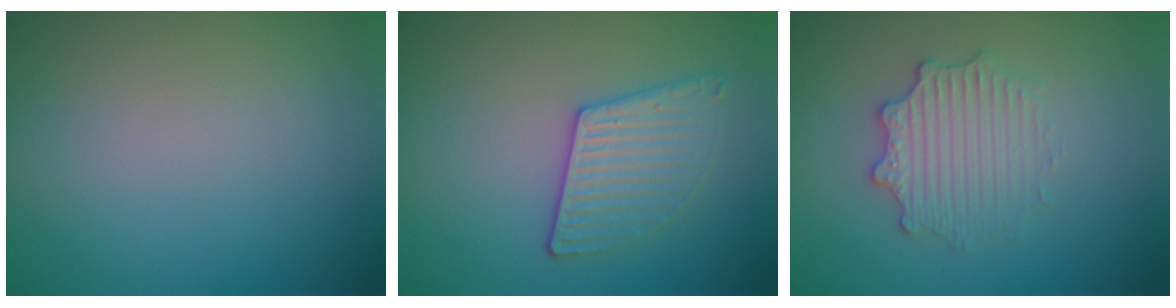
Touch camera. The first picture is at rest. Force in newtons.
{"total": 3.0, "press": 2.9, "slide": 0.7}
{"total": 3.1, "press": 2.9, "slide": 1.0}